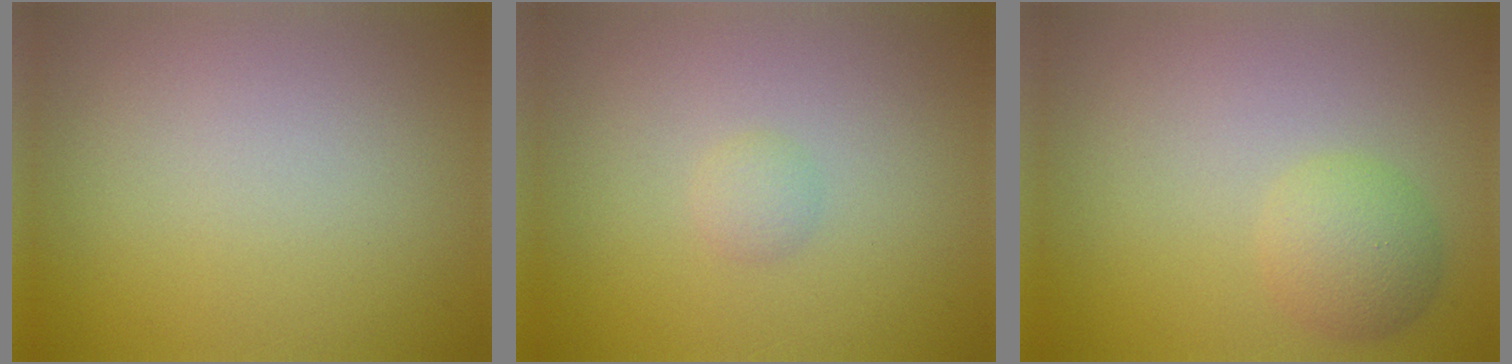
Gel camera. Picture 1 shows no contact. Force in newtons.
{"total": 0.8, "press": 0.8, "slide": 0.1}
{"total": 2.7, "press": 2.7, "slide": 0.1}